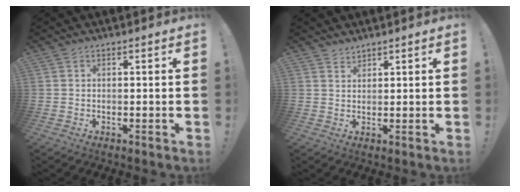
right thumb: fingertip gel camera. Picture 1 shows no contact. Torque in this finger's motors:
{"motor_torque": [-0.21, 0.13, -0.12, 0.11, 0.00]}